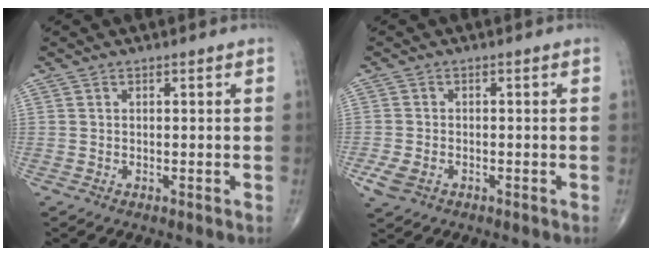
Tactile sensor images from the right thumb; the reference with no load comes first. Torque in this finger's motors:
{"motor_torque": [1.08, 1.02, 0.13, -0.25, 0.15]}